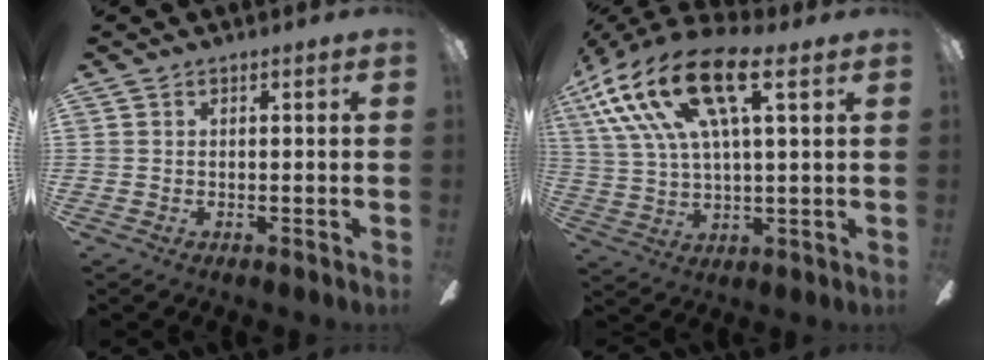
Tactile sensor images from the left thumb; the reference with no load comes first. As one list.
[{"total": 20.4, "force": [11.1, 6.7, 15.7], "torque": [-0.338, -0.039, 0.183]}]